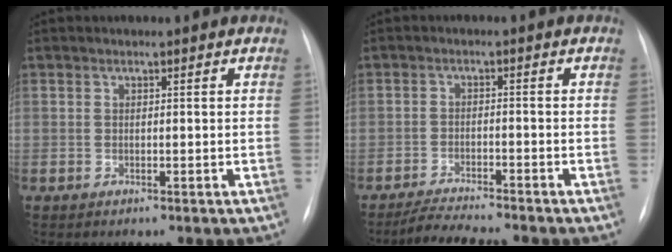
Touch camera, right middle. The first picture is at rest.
{"total": 6.1, "force": [-5.6, -0.2, 2.2], "torque": [-0.043, -0.017, -0.095]}